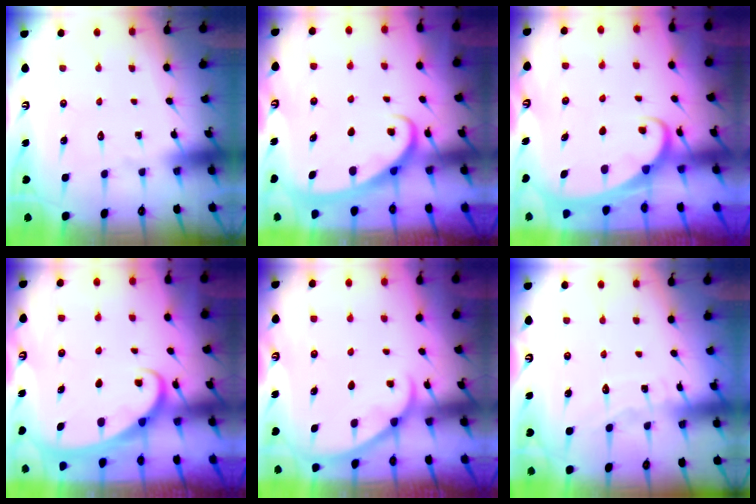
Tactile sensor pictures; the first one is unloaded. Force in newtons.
{"total": 2.8, "press": 2.8, "slide": 0.4}
{"total": 1.9, "press": 1.9, "slide": 0.1}
{"total": 2.2, "press": 2.2, "slide": 0.3}
{"total": 2.1, "press": 2.0, "slide": 0.3}
{"total": 5.0, "press": 5.0, "slide": 0.2}